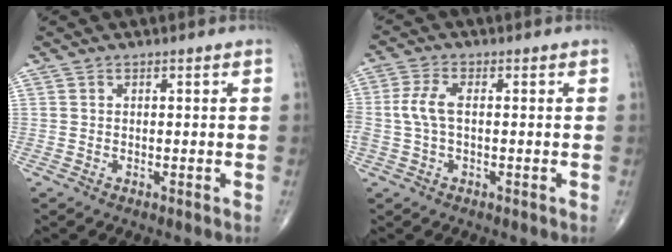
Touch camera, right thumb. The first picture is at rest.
{"total": 4.8, "force": [-0.1, 2.3, 4.3], "torque": [-0.116, 0.009, -0.005]}